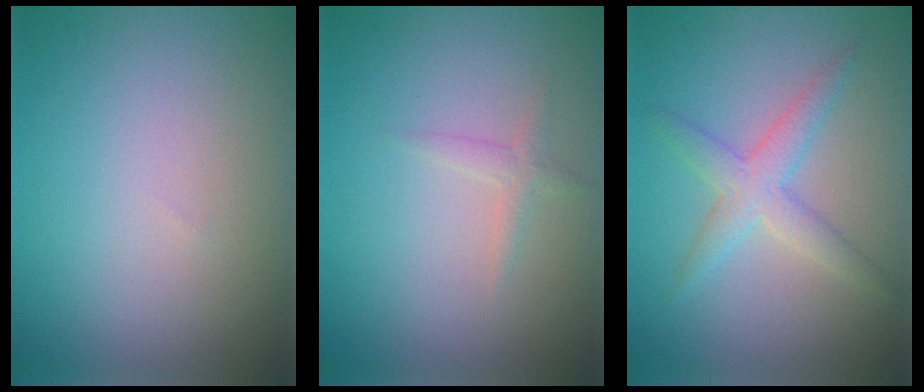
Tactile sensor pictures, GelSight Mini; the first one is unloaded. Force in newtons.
{"total": 1.1, "press": 1.1, "slide": 0.0}
{"total": 2.9, "press": 2.9, "slide": 0.0}